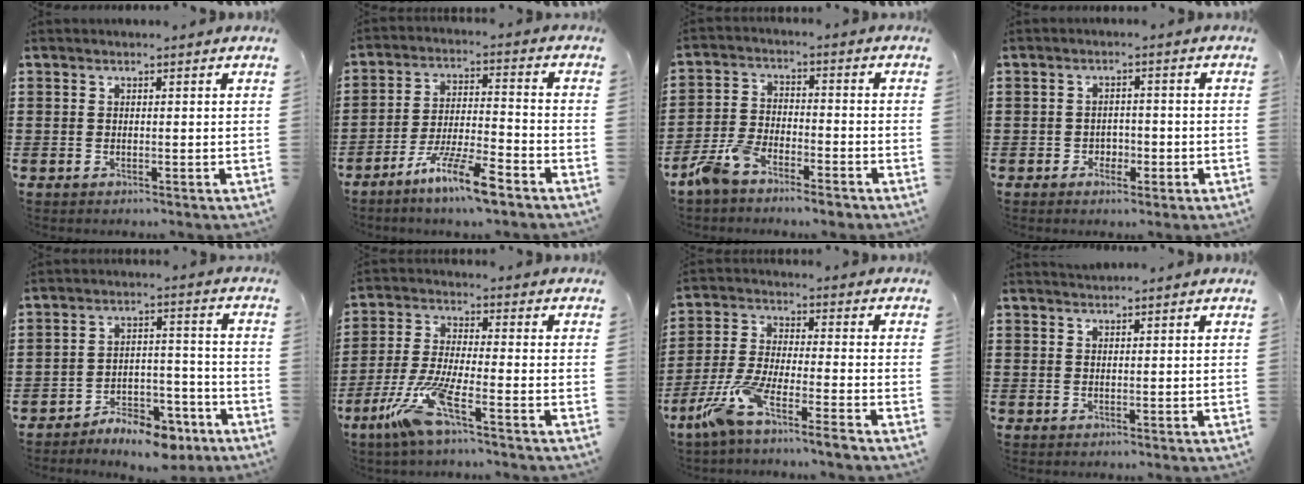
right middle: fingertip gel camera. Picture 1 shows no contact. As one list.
[{"total": 9.2, "force": [-6.7, 0.9, 6.2], "torque": [-0.122, -0.003, -0.128]}, {"total": 6.0, "force": [-5.1, 1.6, 2.7], "torque": [-0.069, 0.004, -0.102]}, {"total": 2.1, "force": [-1.3, 1.4, 1.0], "torque": [-0.023, 0.001, -0.028]}, {"total": 6.9, "force": [-6.2, 2.0, 2.2], "torque": [-0.026, 0.024, -0.115]}, {"total": 9.0, "force": [-5.4, 1.1, 7.1], "torque": [-0.158, -0.012, -0.105]}, {"total": 7.8, "force": [-6.4, 0.2, 4.5], "torque": [-0.111, -0.016, -0.129]}, {"total": 1.0, "force": [1.0, 0.1, 0.1], "torque": [-0.004, 0.001, 0.019]}]